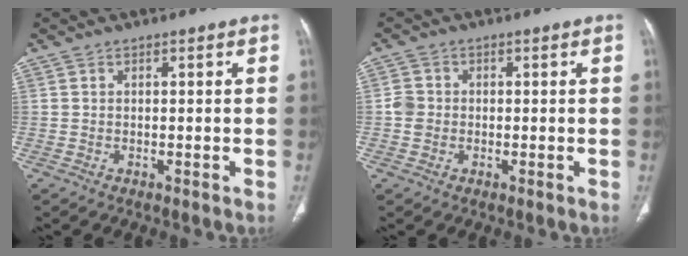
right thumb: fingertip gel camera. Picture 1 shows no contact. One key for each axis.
{"total": 2.7, "fx": -0.2, "fy": 2.5, "fz": 1.0, "tx": -0.012, "ty": 0.007, "tz": -0.006}